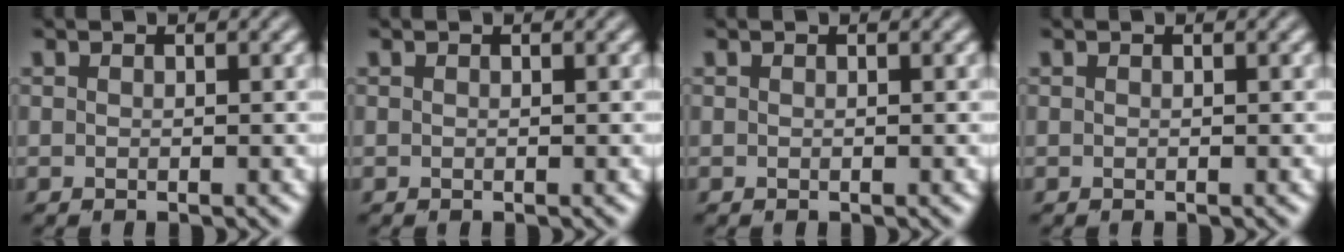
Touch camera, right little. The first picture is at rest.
{"total": 0.0}
{"total": 0.0}
{"total": 0.0}